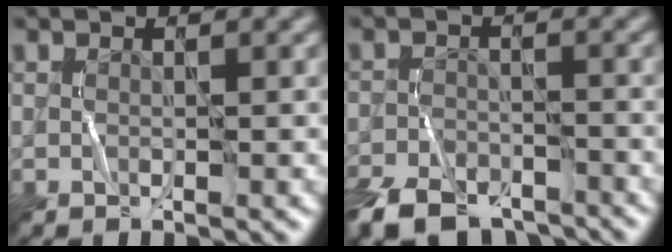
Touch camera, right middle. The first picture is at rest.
{"total": 7.5, "force": [-6.3, 3.1, 2.7], "torque": [-0.052, -0.019, -0.112]}